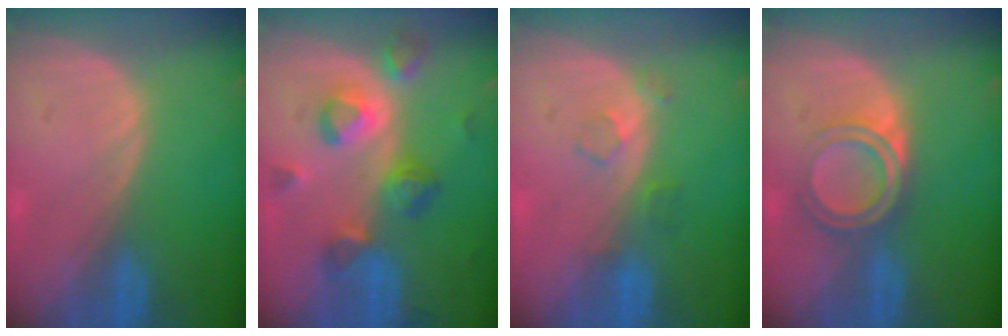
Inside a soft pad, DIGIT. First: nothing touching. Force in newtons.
{"total": 7.9, "press": 7.6, "slide": 2.0}
{"total": 2.5, "press": 2.5, "slide": 0.3}
{"total": 5.3, "press": 4.9, "slide": 1.9}